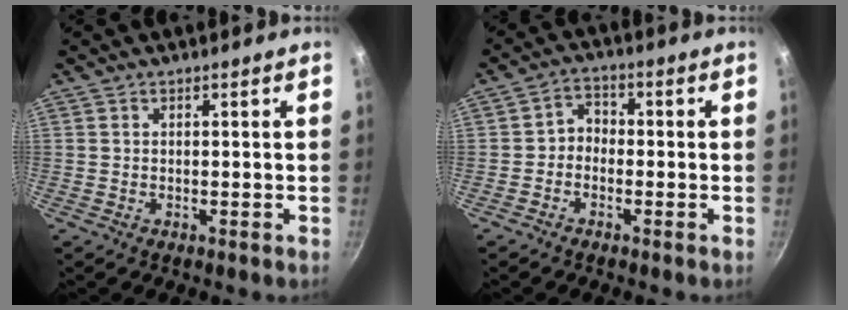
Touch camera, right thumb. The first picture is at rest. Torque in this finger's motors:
{"motor_torque": [-0.37, -0.03, 0.09, 0.45, 0.02]}